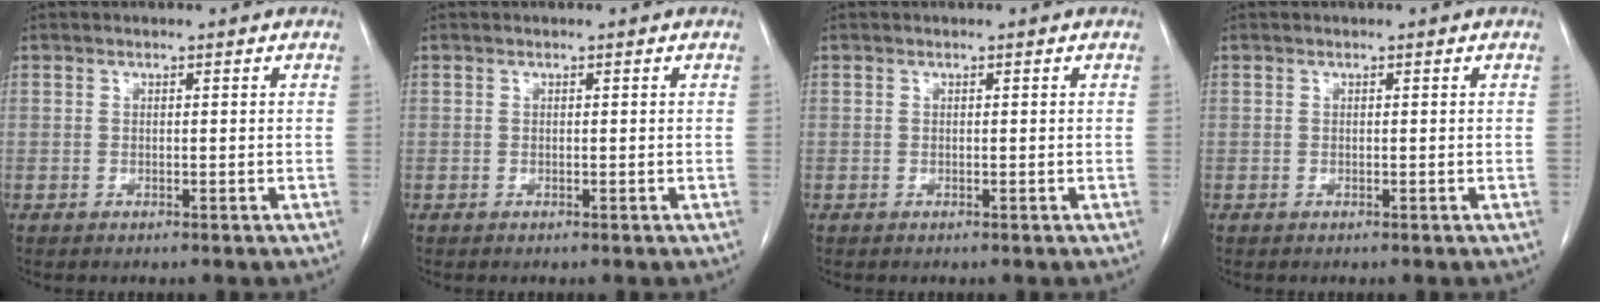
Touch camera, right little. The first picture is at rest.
{"total": 0.0}
{"total": 0.0}
{"total": 0.0}